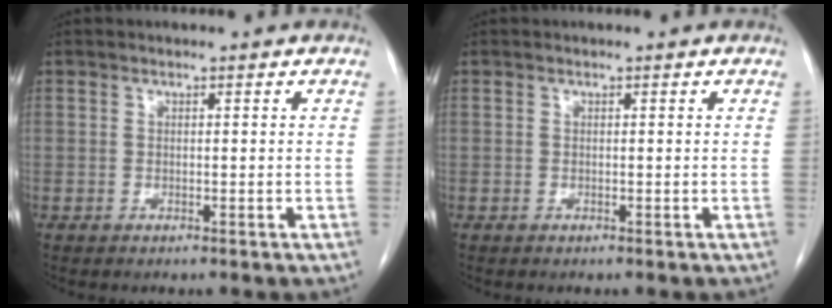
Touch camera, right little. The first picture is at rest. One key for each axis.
{"total": 0.0}